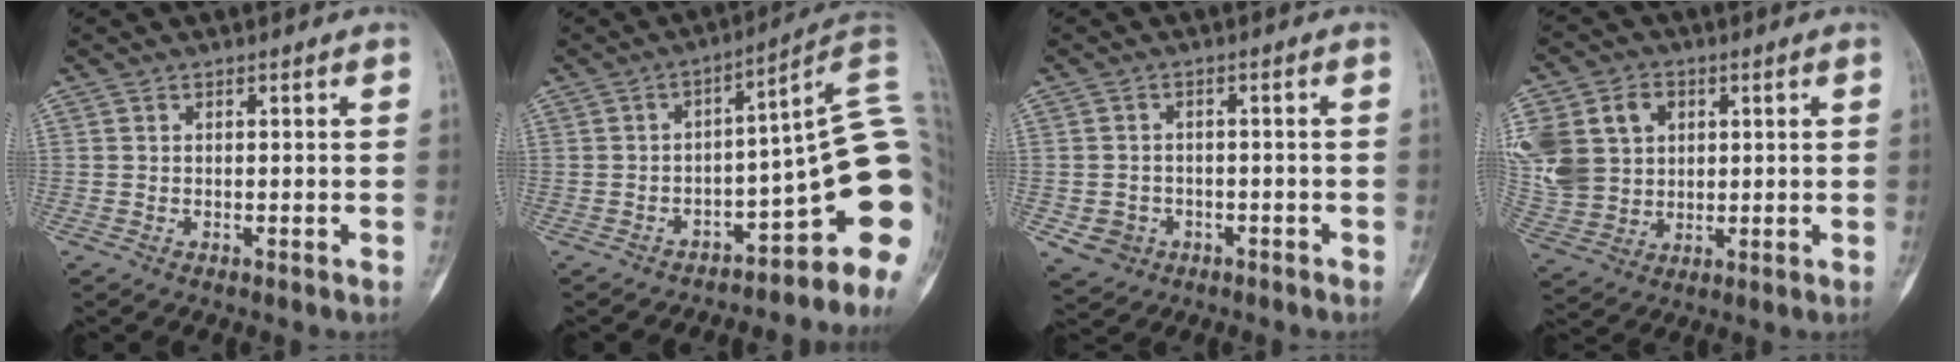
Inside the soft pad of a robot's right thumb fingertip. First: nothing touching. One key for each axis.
{"total": 18.2, "fx": -4.5, "fy": 5.8, "fz": 16.6, "tx": -0.135, "ty": 0.081, "tz": -0.045}
{"total": 4.6, "fx": -1.7, "fy": 4.1, "fz": 1.2, "tx": -0.011, "ty": 0.012, "tz": -0.019}
{"total": 18.0, "fx": 4.5, "fy": 14.5, "fz": 9.6, "tx": -0.214, "ty": 0.020, "tz": 0.099}